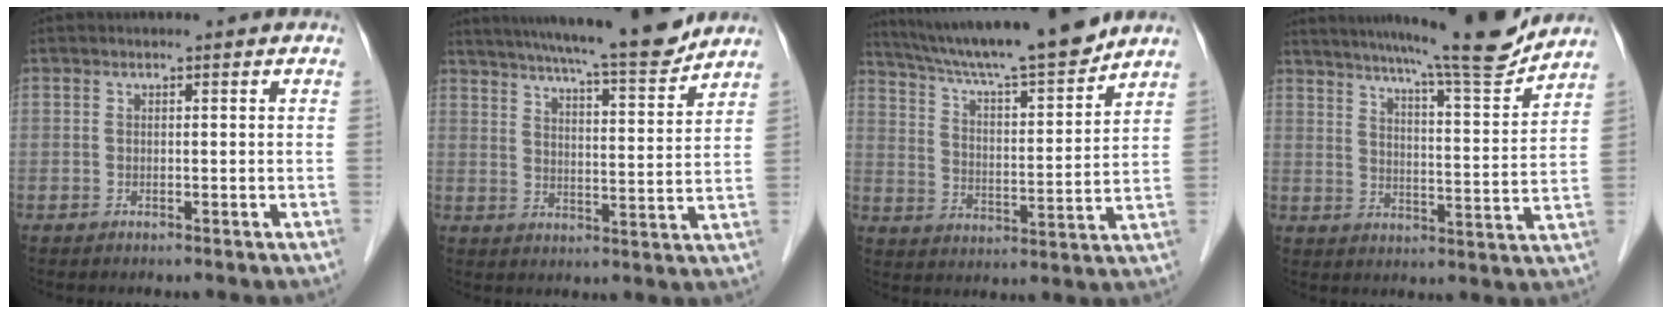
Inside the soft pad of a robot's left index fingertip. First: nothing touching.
{"total": 16.8, "force": [15.0, 0.3, 7.6], "torque": [-0.120, -0.008, 0.213]}
{"total": 18.2, "force": [16.1, 0.2, 8.5], "torque": [-0.144, 0.003, 0.256]}
{"total": 16.4, "force": [14.7, -0.4, 7.4], "torque": [-0.114, -0.025, 0.203]}